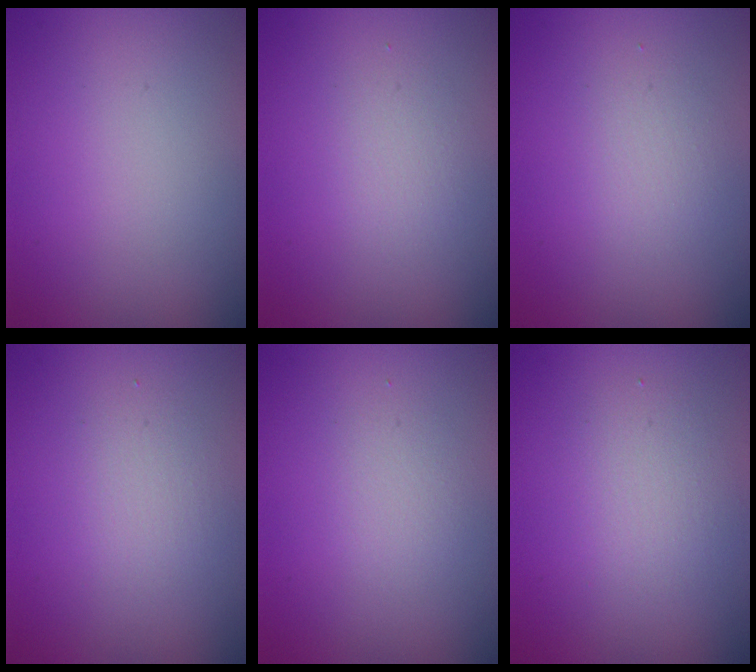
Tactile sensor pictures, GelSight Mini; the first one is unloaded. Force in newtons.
{"total": 1.3, "press": 1.3, "slide": 0.1}
{"total": 1.5, "press": 1.5, "slide": 0.1}
{"total": 1.8, "press": 1.8, "slide": 0.1}
{"total": 1.3, "press": 1.3, "slide": 0.1}
{"total": 2.4, "press": 2.4, "slide": 0.1}